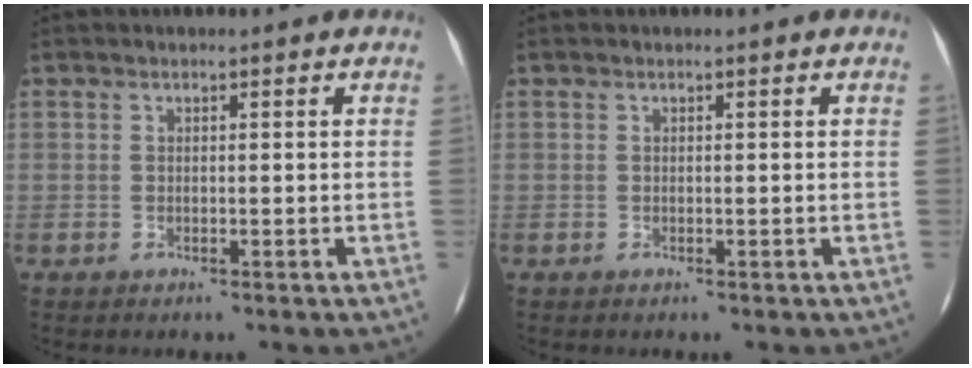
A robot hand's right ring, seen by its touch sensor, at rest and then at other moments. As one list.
[{"total": 0.0}]